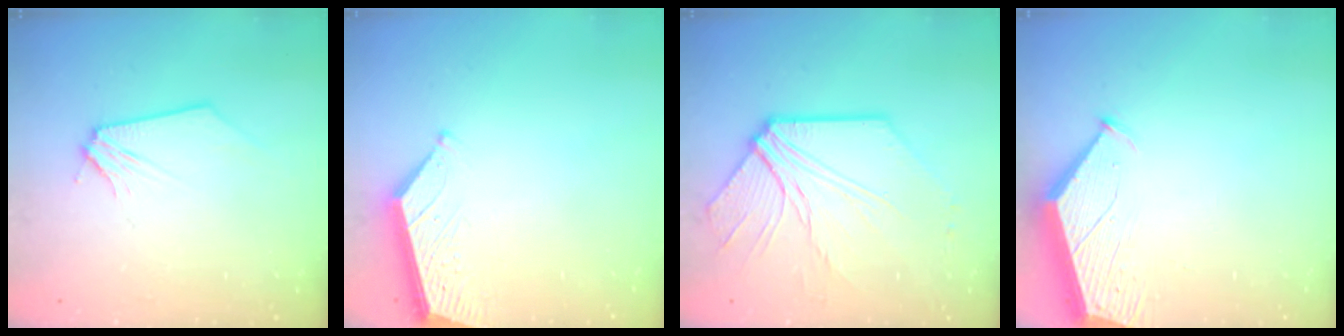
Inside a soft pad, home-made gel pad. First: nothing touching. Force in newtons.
{"total": 5.6, "press": 5.6, "slide": 0.5}
{"total": 9.3, "press": 9.2, "slide": 1.8}
{"total": 5.5, "press": 5.5, "slide": 0.7}